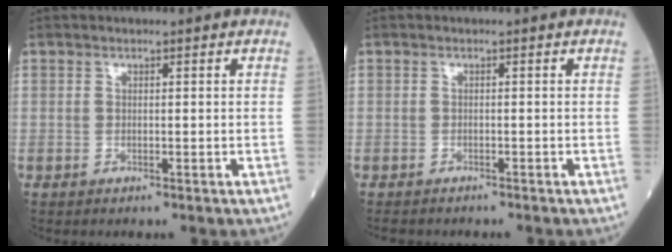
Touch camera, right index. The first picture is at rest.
{"total": 2.9, "force": [-2.6, 1.0, 0.8], "torque": [-0.010, -0.005, -0.035]}